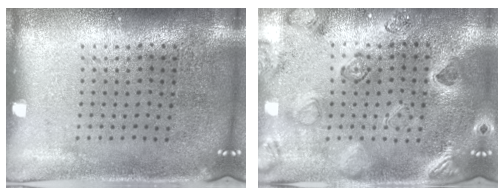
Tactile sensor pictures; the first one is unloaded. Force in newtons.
{"total": 2.3, "press": 2.3, "slide": 0.6}